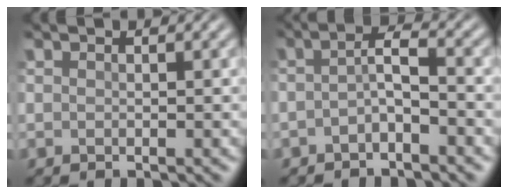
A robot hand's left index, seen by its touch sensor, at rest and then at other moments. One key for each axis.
{"total": 2.3, "fx": -1.3, "fy": 0.5, "fz": 1.8, "tx": -0.037, "ty": 0.006, "tz": -0.032}